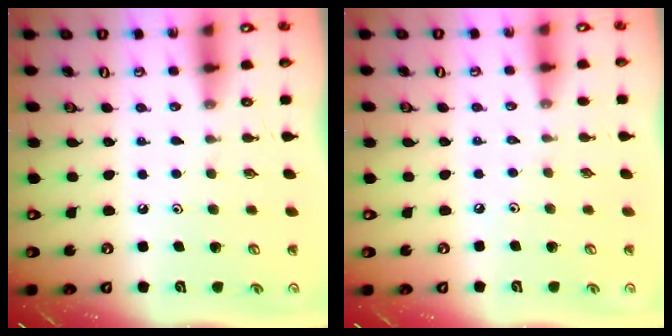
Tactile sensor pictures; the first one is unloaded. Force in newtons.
{"total": 2.0, "press": 1.9, "slide": 0.4}